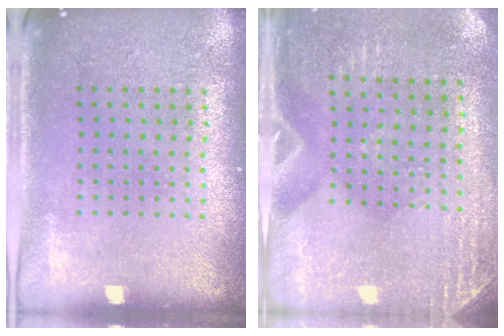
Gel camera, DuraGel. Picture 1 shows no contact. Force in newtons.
{"total": 2.8, "press": 2.5, "slide": 1.3}